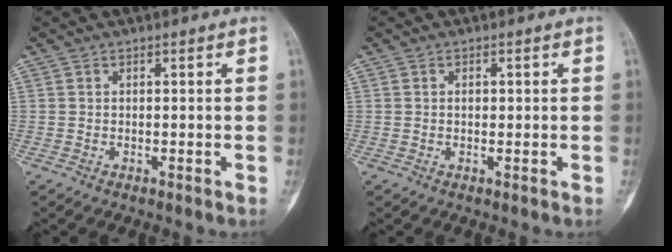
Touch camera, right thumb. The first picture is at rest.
{"total": 1.5, "force": [0.3, 0.8, 1.3], "torque": [-0.022, 0.000, 0.004]}